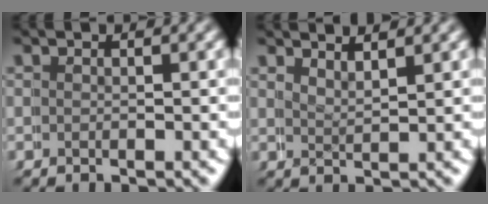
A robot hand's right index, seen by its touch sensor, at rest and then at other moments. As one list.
[{"total": 2.6, "force": [2.4, -0.8, -0.5], "torque": [-0.001, -0.006, 0.044]}]